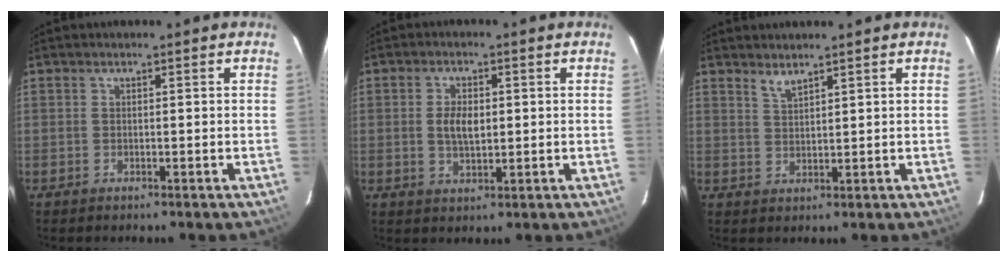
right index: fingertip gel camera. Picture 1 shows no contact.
{"total": 4.7, "force": [0.3, 2.6, 4.0], "torque": [-0.074, 0.002, 0.008]}
{"total": 2.3, "force": [2.0, 0.2, 1.1], "torque": [-0.020, 0.000, 0.037]}